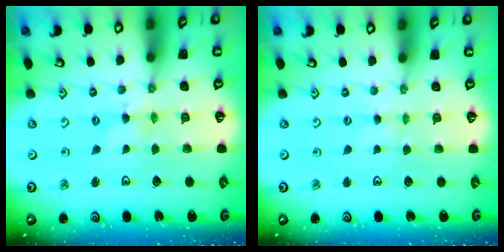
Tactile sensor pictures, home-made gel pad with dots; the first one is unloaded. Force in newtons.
{"total": 0.9, "press": 0.9, "slide": 0.2}